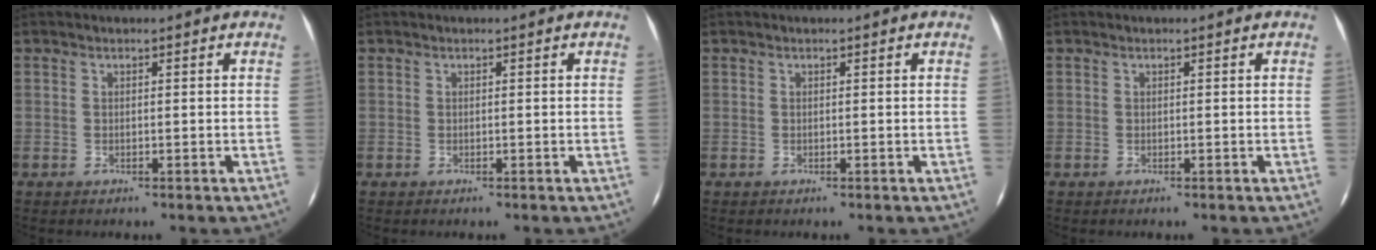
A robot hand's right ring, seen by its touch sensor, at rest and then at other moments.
{"total": 0.0}
{"total": 0.0}
{"total": 0.0}